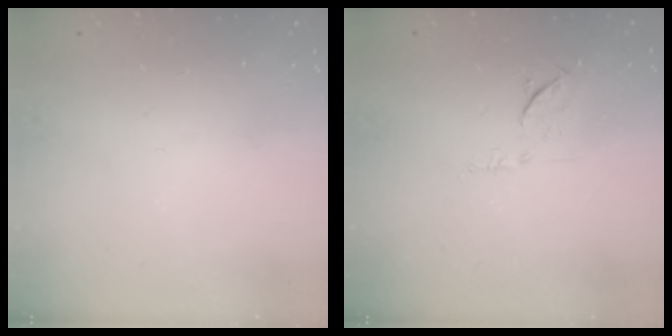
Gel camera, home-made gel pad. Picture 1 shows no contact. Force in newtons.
{"total": 6.7, "press": 6.6, "slide": 1.1}